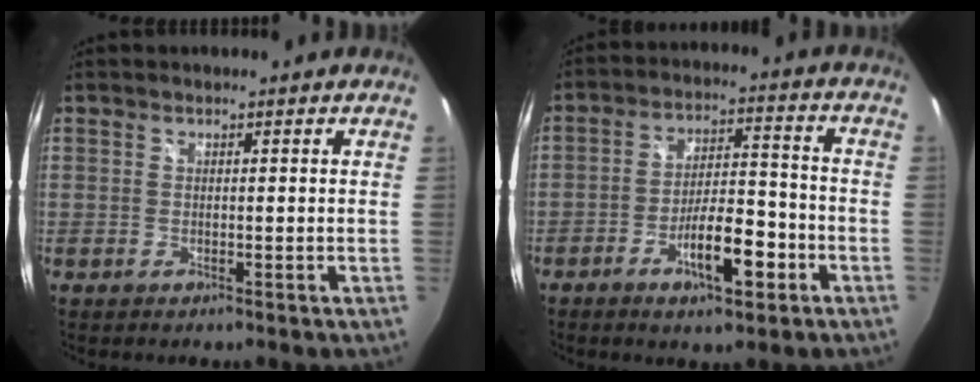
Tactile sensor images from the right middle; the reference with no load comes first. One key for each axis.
{"total": 9.8, "fx": -4.9, "fy": 3.1, "fz": 7.9, "tx": -0.142, "ty": 0.011, "tz": -0.073}